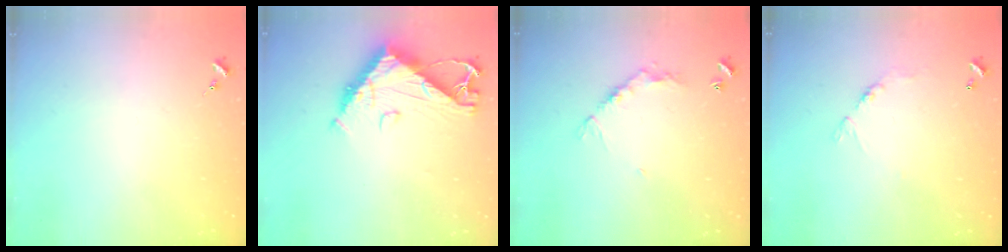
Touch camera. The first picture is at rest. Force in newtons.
{"total": 10.6, "press": 10.5, "slide": 1.1}
{"total": 8.1, "press": 8.1, "slide": 0.7}
{"total": 5.9, "press": 5.9, "slide": 0.4}